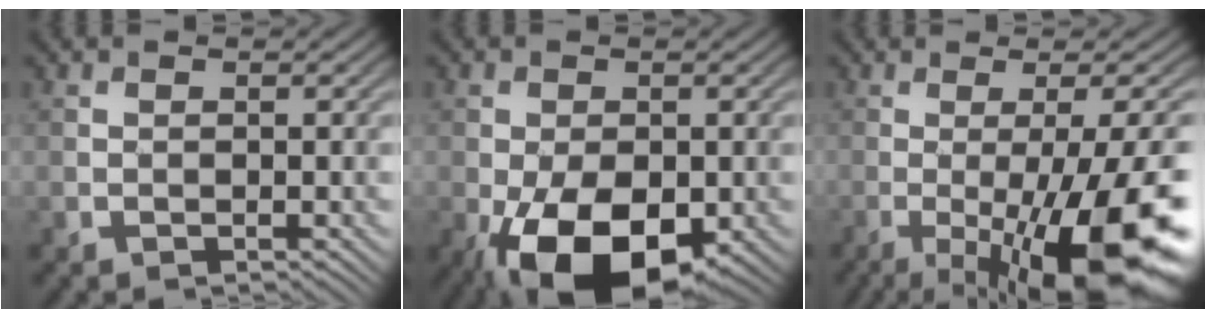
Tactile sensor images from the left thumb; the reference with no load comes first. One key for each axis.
{"total": 11.6, "fx": -4.6, "fy": 6.4, "fz": 8.5, "tx": -0.149, "ty": -0.035, "tz": -0.068}
{"total": 17.7, "fx": -5.8, "fy": 4.5, "fz": 16.1, "tx": -0.193, "ty": -0.006, "tz": -0.083}